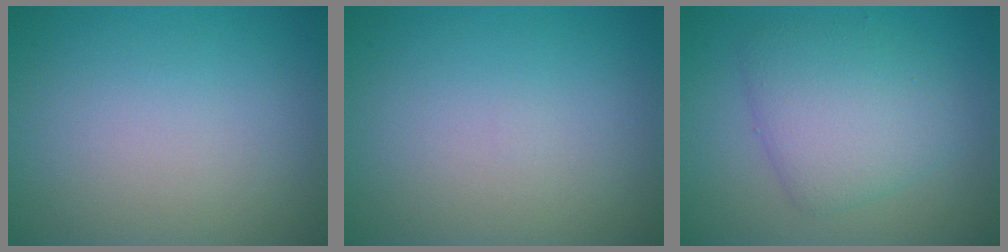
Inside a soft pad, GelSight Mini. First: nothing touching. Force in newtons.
{"total": 0.0}
{"total": 4.8, "press": 4.8, "slide": 0.3}